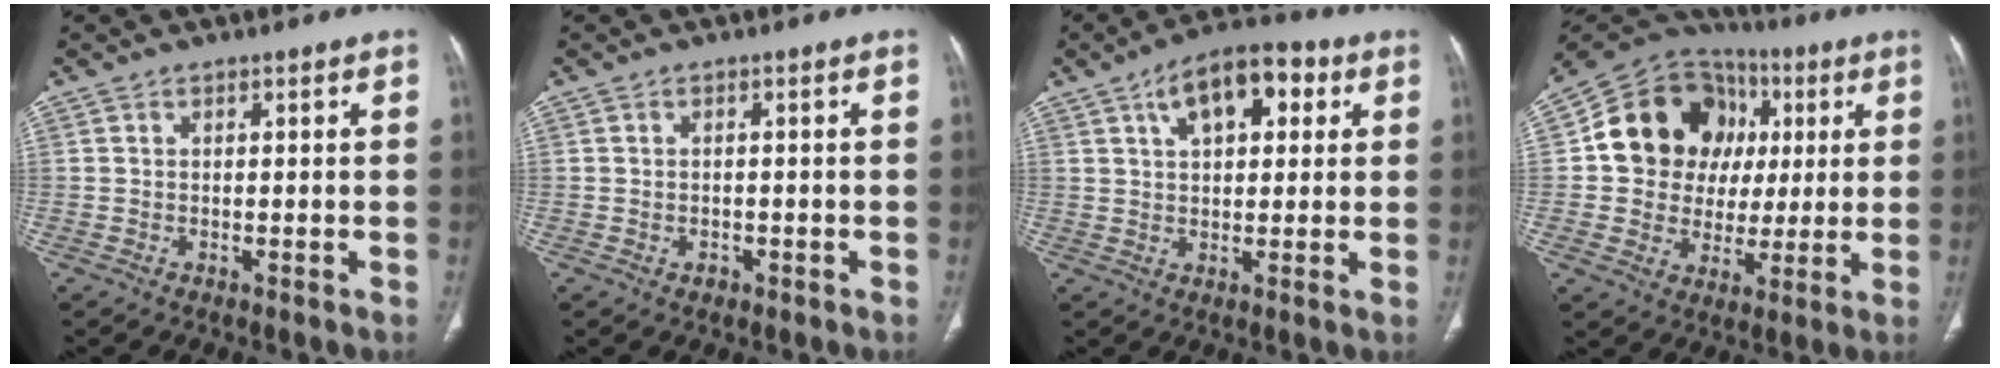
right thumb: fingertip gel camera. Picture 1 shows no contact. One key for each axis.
{"total": 1.2, "fx": -0.5, "fy": 1.0, "fz": 0.4, "tx": -0.007, "ty": 0.004, "tz": -0.003}
{"total": 11.1, "fx": 4.3, "fy": 5.5, "fz": 8.6, "tx": -0.103, "ty": 0.016, "tz": 0.058}
{"total": 19.1, "fx": 3.7, "fy": 16.3, "fz": 9.3, "tx": -0.106, "ty": 0.030, "tz": 0.068}